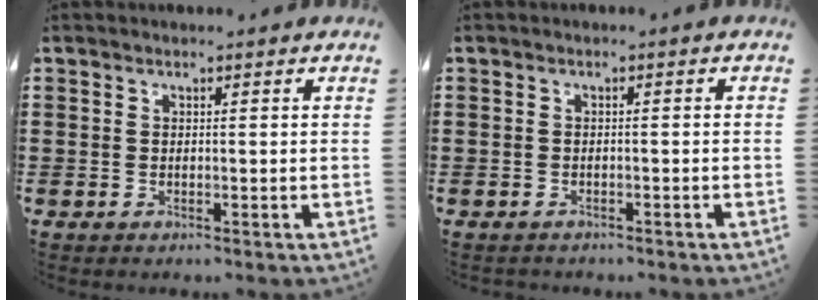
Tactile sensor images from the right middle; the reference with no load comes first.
{"total": 0.6, "force": [-0.6, 0.1, 0.0], "torque": [-0.002, -0.001, -0.012]}